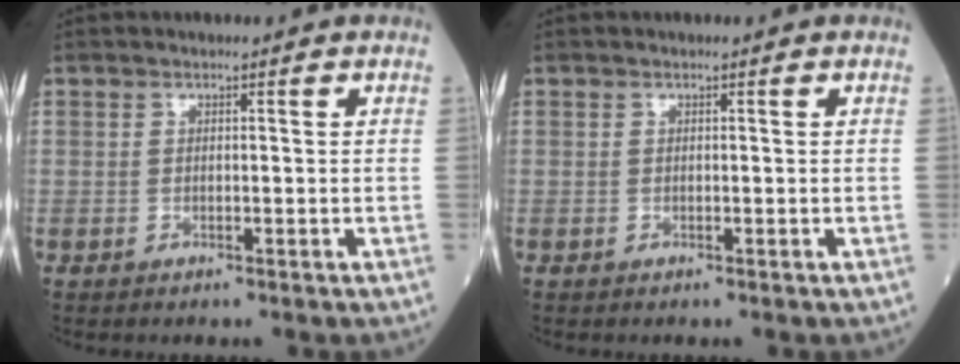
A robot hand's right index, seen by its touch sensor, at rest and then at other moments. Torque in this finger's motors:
{"motor_torque": [0.00, 0.00, 0.00, 0.00]}